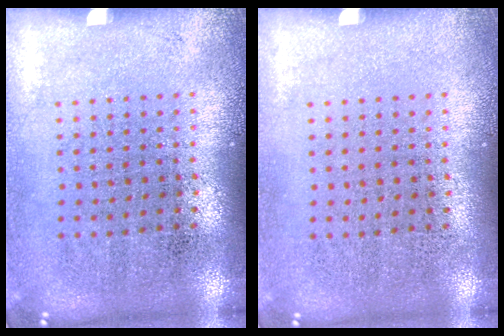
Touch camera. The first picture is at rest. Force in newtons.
{"total": 0.0}